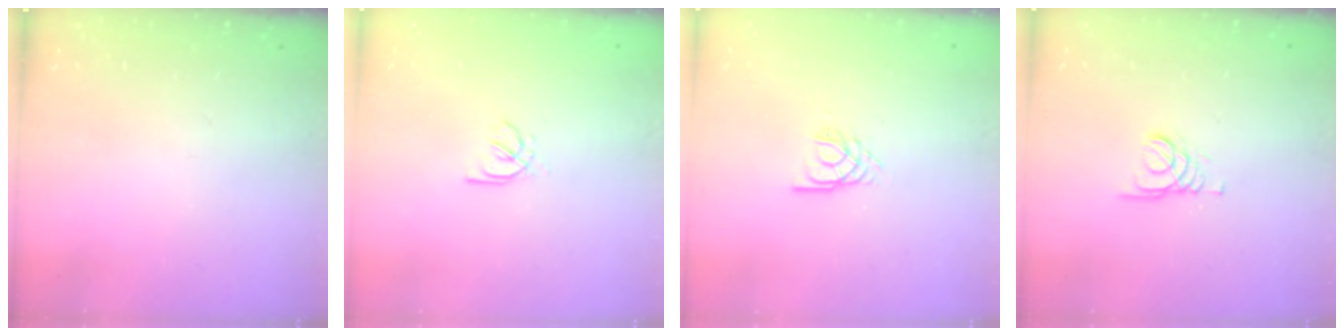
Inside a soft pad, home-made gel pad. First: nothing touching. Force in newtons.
{"total": 2.1, "press": 2.1, "slide": 0.6}
{"total": 2.8, "press": 2.8, "slide": 0.3}
{"total": 1.8, "press": 1.8, "slide": 0.2}